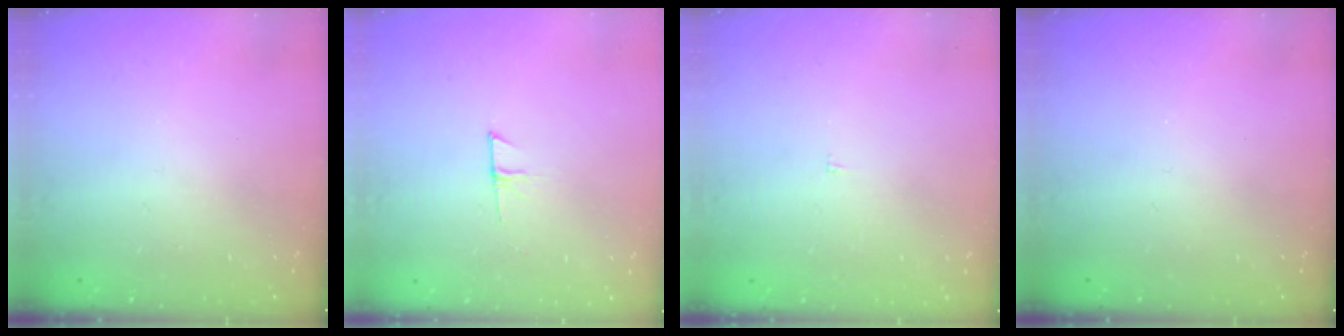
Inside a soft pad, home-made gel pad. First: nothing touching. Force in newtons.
{"total": 4.0, "press": 4.0, "slide": 0.4}
{"total": 2.2, "press": 2.2, "slide": 0.2}
{"total": 0.0}